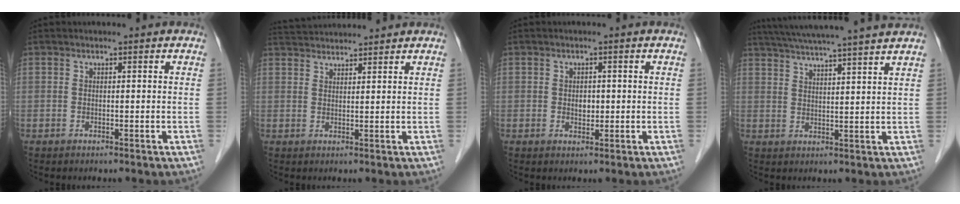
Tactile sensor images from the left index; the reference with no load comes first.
{"total": 6.6, "force": [6.5, 0.1, 1.3], "torque": [-0.030, 0.038, 0.107]}
{"total": 1.7, "force": [0.0, 1.2, 1.2], "torque": [-0.019, 0.000, 0.003]}
{"total": 16.0, "force": [14.2, -1.1, 7.3], "torque": [-0.130, 0.011, 0.196]}